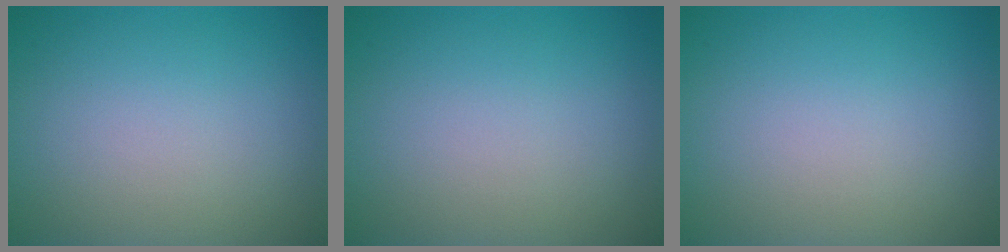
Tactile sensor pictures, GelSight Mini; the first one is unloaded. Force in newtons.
{"total": 0.0}
{"total": 0.0}